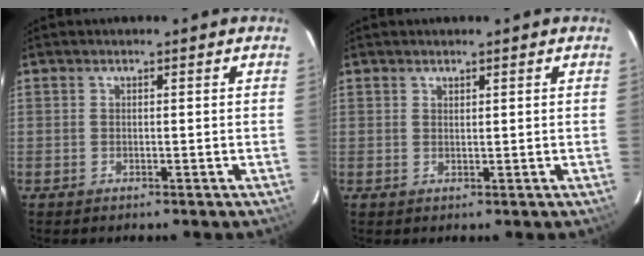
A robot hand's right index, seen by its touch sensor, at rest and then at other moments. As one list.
[{"total": 0.7, "force": [0.6, 0.3, 0.1], "torque": [-0.002, 0.001, 0.012]}]